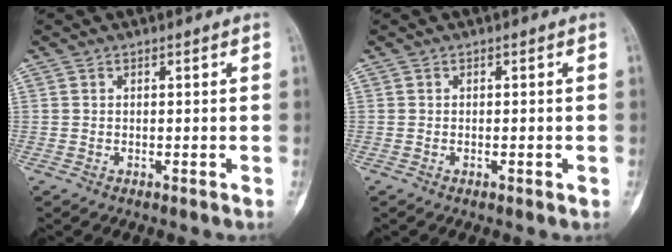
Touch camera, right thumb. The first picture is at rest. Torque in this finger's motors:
{"motor_torque": [-0.54, 0.40, -0.25, 0.30, -0.07]}